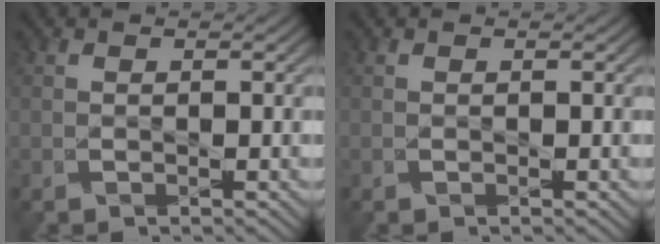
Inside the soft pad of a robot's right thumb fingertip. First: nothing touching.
{"total": 0.0}